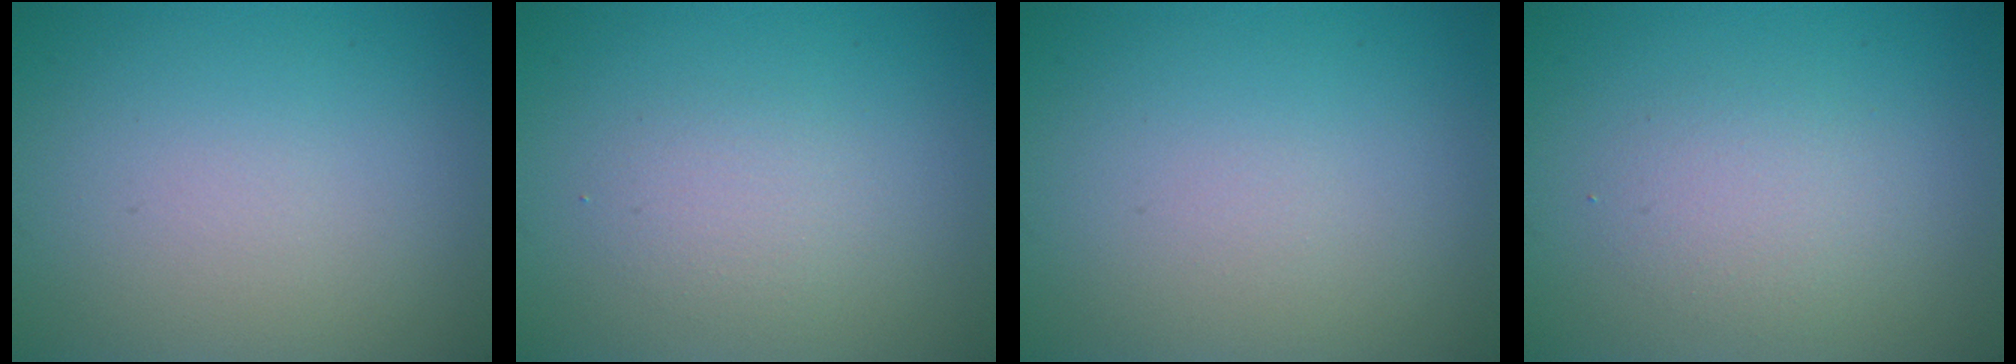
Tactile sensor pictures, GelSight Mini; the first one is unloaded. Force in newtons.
{"total": 1.7, "press": 1.6, "slide": 0.1}
{"total": 0.0}
{"total": 2.1, "press": 2.1, "slide": 0.2}